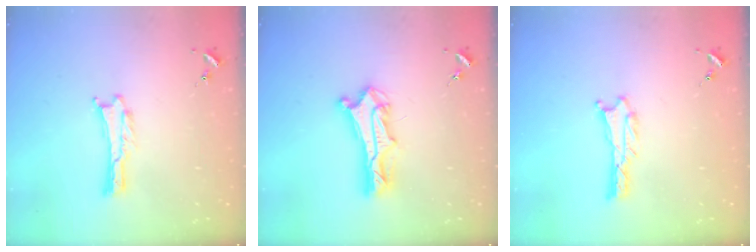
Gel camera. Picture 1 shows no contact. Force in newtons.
{"total": 6.6, "press": 6.6, "slide": 0.5}
{"total": 0.9, "press": 0.8, "slide": 0.1}